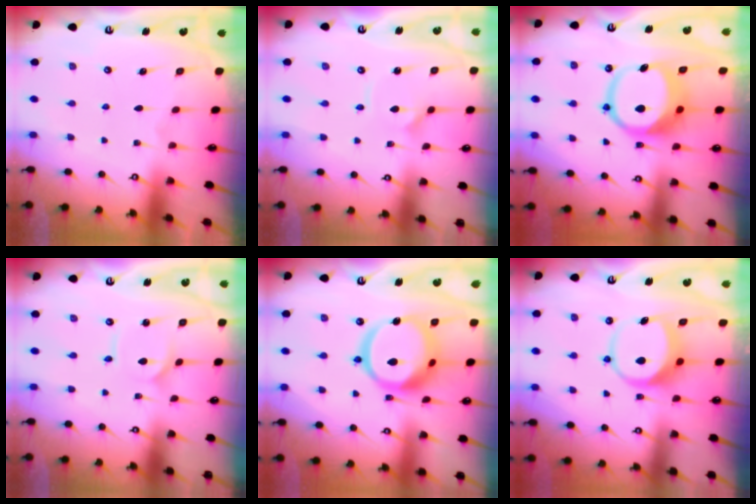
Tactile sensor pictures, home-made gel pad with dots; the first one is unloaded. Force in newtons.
{"total": 2.9, "press": 2.8, "slide": 0.4}
{"total": 11.5, "press": 11.3, "slide": 2.1}
{"total": 2.3, "press": 2.3, "slide": 0.3}
{"total": 18.0, "press": 17.9, "slide": 2.1}
{"total": 7.6, "press": 7.5, "slide": 1.3}